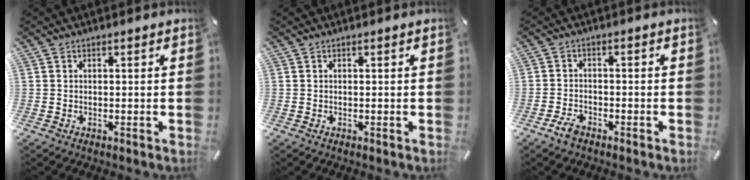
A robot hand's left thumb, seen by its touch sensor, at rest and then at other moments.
{"total": 0.0}
{"total": 3.4, "force": [-2.4, 1.6, 1.8], "torque": [-0.043, 0.010, -0.049]}